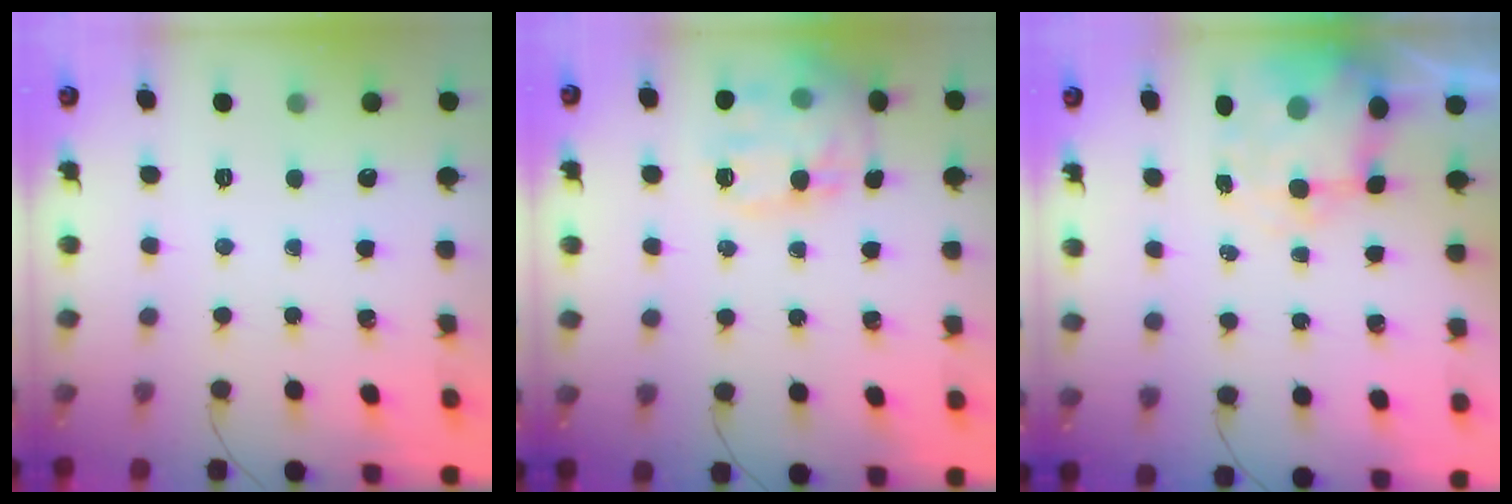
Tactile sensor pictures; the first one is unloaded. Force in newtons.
{"total": 16.3, "press": 16.2, "slide": 2.0}
{"total": 7.1, "press": 6.9, "slide": 1.9}